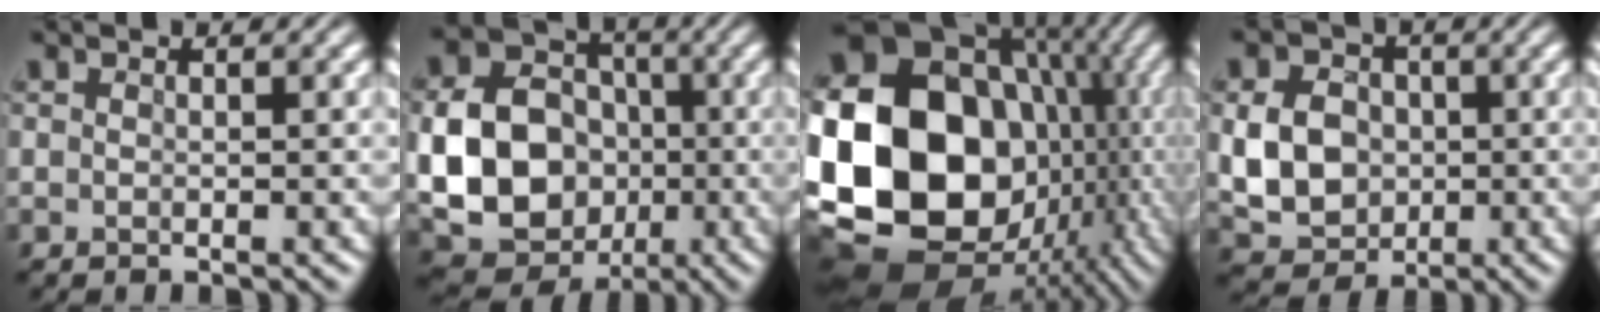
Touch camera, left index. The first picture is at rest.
{"total": 13.9, "force": [-1.8, 12.0, 6.8], "torque": [-0.140, -0.027, -0.039]}
{"total": 23.8, "force": [-1.4, 19.5, 13.7], "torque": [-0.290, -0.009, -0.046]}
{"total": 5.4, "force": [-0.2, 4.5, 3.0], "torque": [-0.065, 0.006, -0.003]}